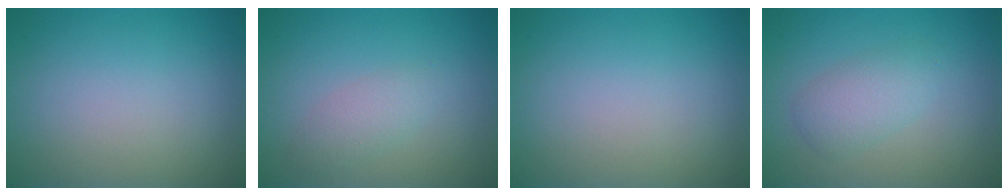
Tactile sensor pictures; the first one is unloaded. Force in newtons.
{"total": 1.9, "press": 1.9, "slide": 0.0}
{"total": 0.0}
{"total": 2.7, "press": 2.7, "slide": 0.1}